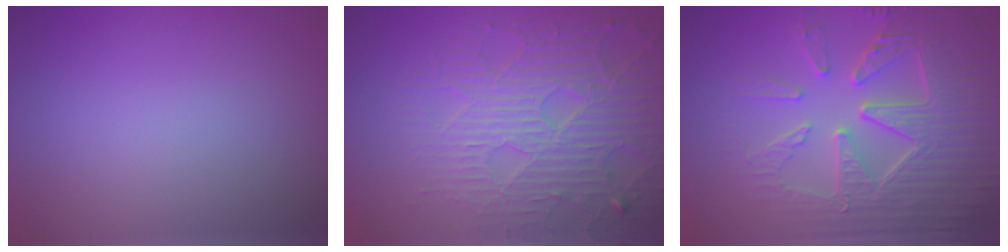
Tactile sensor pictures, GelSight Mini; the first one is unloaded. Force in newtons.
{"total": 7.0, "press": 5.7, "slide": 4.0}
{"total": 9.3, "press": 6.4, "slide": 6.7}